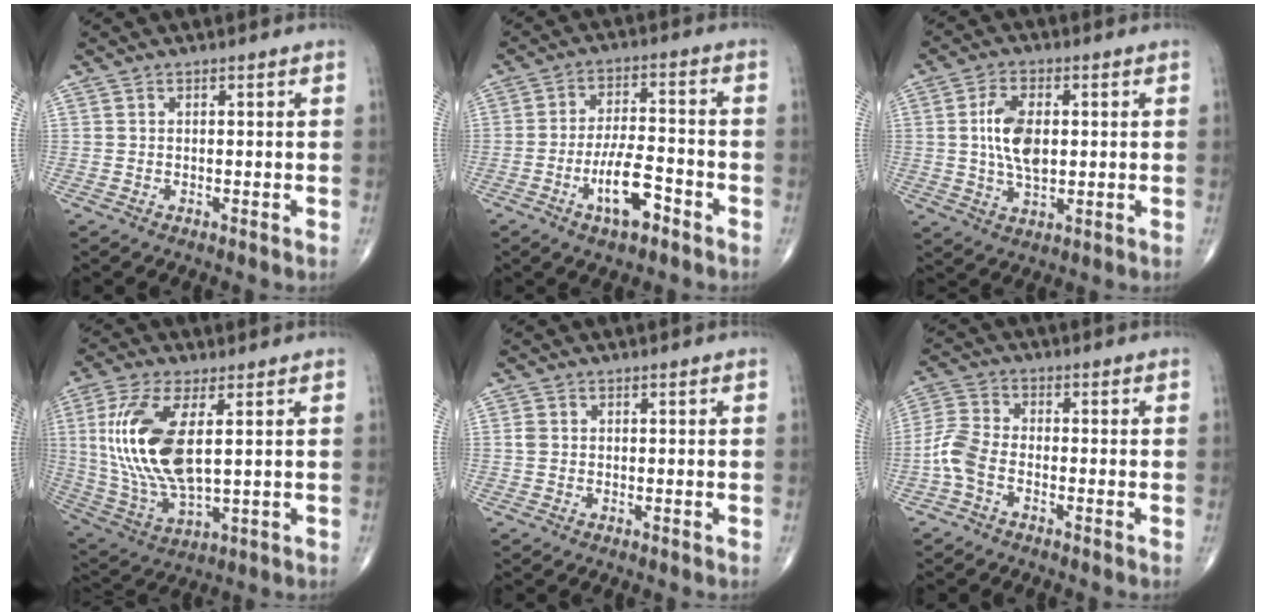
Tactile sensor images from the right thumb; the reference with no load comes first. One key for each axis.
{"total": 9.1, "fx": -4.4, "fy": 3.1, "fz": 7.3, "tx": -0.130, "ty": 0.028, "tz": -0.077}
{"total": 9.1, "fx": 0.9, "fy": 4.9, "fz": 7.6, "tx": -0.142, "ty": -0.002, "tz": 0.020}
{"total": 17.6, "fx": 3.1, "fy": 7.5, "fz": 15.6, "tx": -0.343, "ty": -0.016, "tz": 0.070}
{"total": 1.2, "fx": 0.0, "fy": 1.0, "fz": 0.7, "tx": -0.015, "ty": 0.001, "tz": 0.001}
{"total": 5.7, "fx": -2.3, "fy": 3.1, "fz": 4.2, "tx": -0.102, "ty": 0.018, "tz": -0.059}